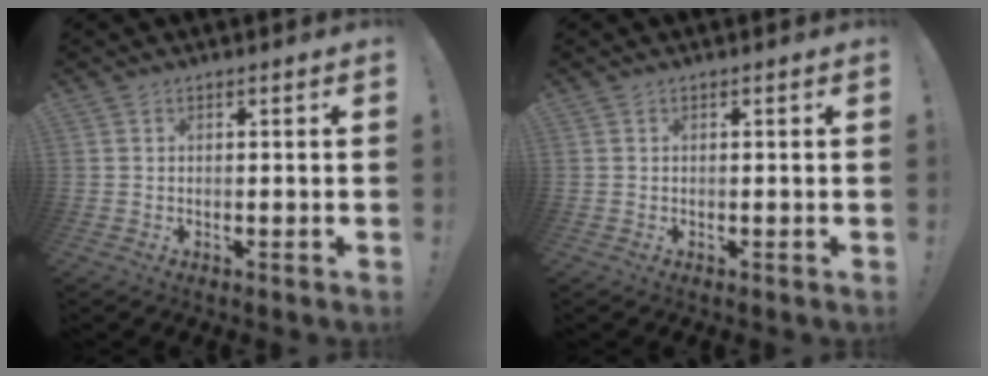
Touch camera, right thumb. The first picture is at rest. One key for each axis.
{"total": 0.0}